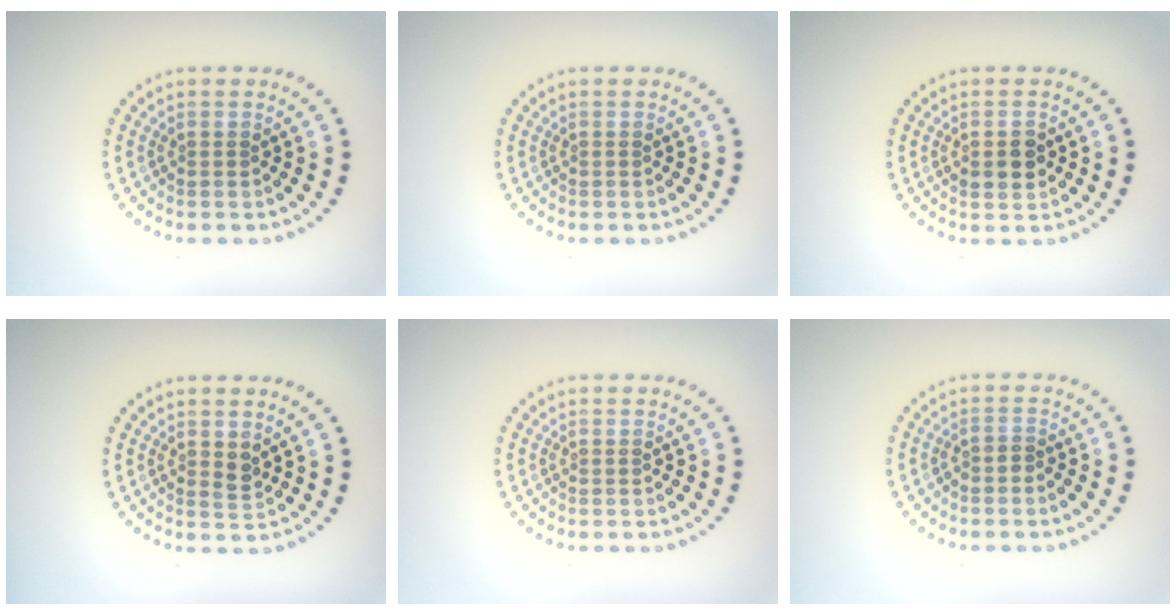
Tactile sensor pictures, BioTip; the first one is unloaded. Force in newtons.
{"total": 0.0}
{"total": 2.5, "press": 2.5, "slide": 0.2}
{"total": 1.1, "press": 1.0, "slide": 0.4}
{"total": 0.0}
{"total": 0.9, "press": 0.6, "slide": 0.7}